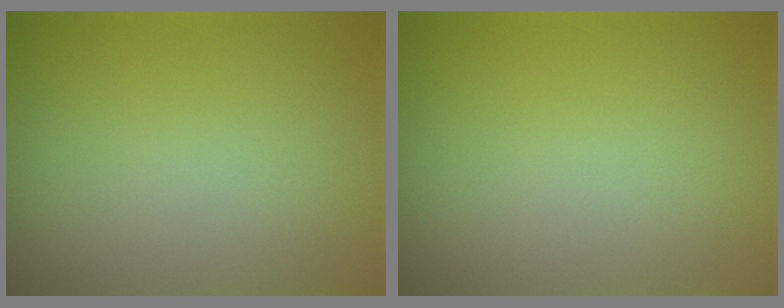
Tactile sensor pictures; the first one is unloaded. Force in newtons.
{"total": 0.0}